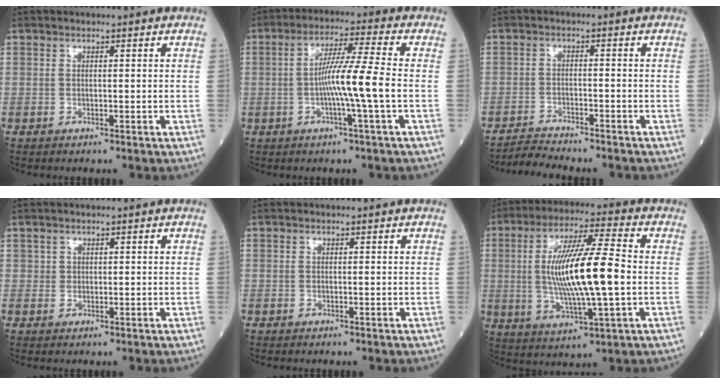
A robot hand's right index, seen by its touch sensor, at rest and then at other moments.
{"total": 8.2, "force": [-1.4, -1.4, 7.9], "torque": [-0.145, 0.003, -0.028]}
{"total": 4.2, "force": [-4.2, -0.3, 0.5], "torque": [-0.012, -0.014, -0.070]}
{"total": 0.7, "force": [0.3, 0.7, 0.0], "torque": [0.011, 0.001, 0.002]}
{"total": 0.0}
{"total": 15.3, "force": [-0.3, 1.5, 15.2], "torque": [-0.287, -0.002, -0.004]}